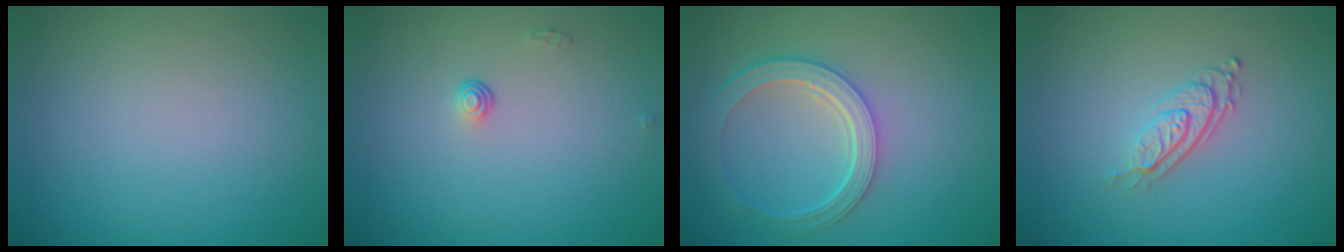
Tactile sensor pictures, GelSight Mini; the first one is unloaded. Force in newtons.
{"total": 0.8, "press": 0.5, "slide": 0.6}
{"total": 4.7, "press": 3.7, "slide": 3.0}
{"total": 2.8, "press": 2.0, "slide": 2.1}